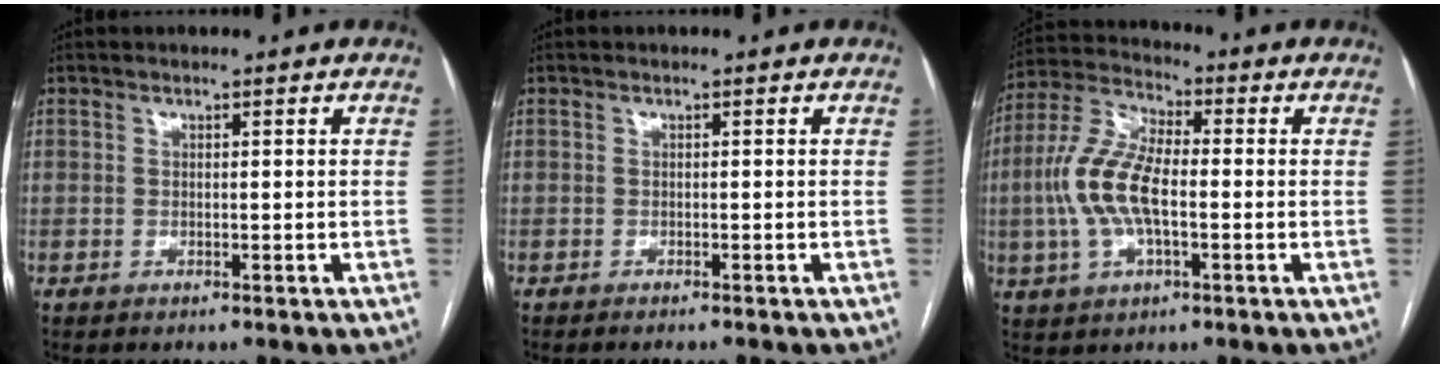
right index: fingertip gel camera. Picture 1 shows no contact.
{"total": 2.1, "force": [-1.9, 0.2, 0.9], "torque": [-0.010, -0.003, -0.022]}
{"total": 11.6, "force": [-1.0, 4.8, 10.5], "torque": [-0.240, 0.016, -0.020]}